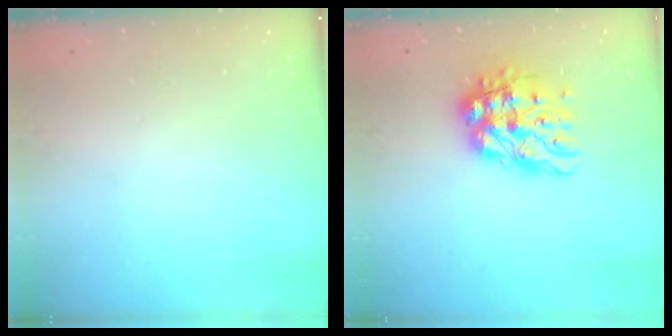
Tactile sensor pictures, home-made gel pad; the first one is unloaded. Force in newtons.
{"total": 12.8, "press": 12.8, "slide": 1.4}